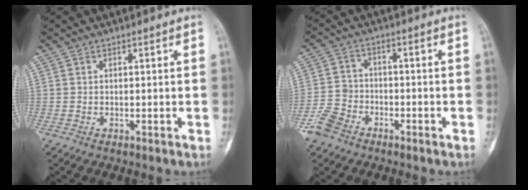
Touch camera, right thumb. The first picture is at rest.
{"total": 6.5, "force": [-4.2, 4.4, 2.3], "torque": [-0.043, 0.019, -0.087]}